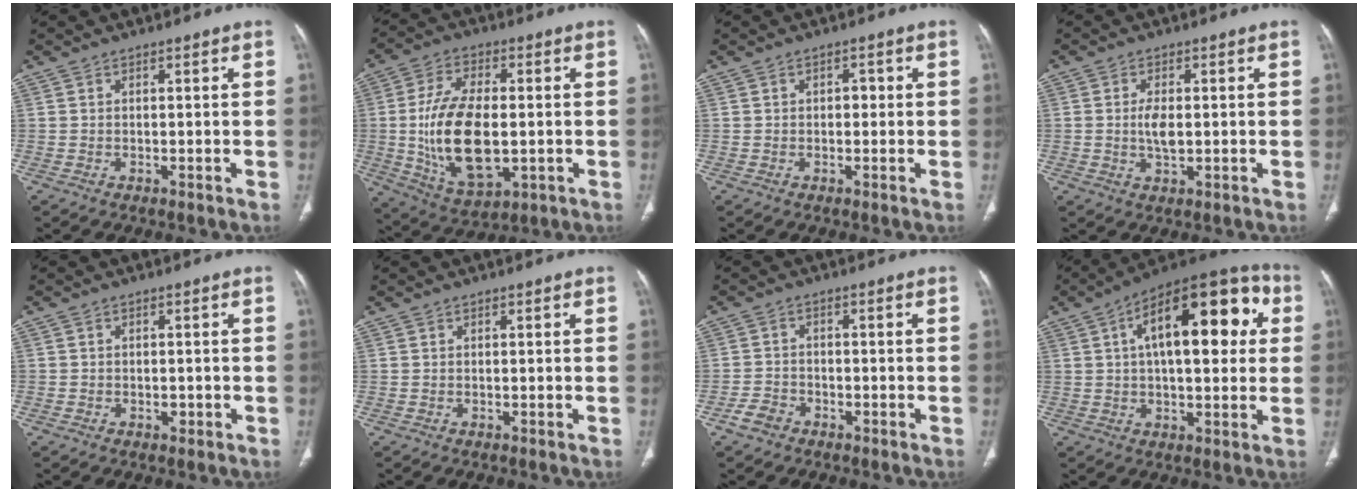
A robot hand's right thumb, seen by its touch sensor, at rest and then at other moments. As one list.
[{"total": 17.5, "force": [-1.4, 9.1, 14.9], "torque": [-0.274, -0.006, -0.011]}, {"total": 1.5, "force": [0.0, 1.1, 1.1], "torque": [-0.005, 0.005, -0.003]}, {"total": 3.9, "force": [0.1, 1.8, 3.5], "torque": [-0.070, -0.005, 0.002]}, {"total": 1.2, "force": [-0.5, 1.0, 0.5], "torque": [-0.003, 0.003, -0.006]}, {"total": 0.0}, {"total": 3.2, "force": [-2.1, 2.2, 0.9], "torque": [-0.016, 0.016, -0.038]}, {"total": 22.4, "force": [5.4, 10.0, 19.3], "torque": [-0.259, 0.028, 0.071]}]